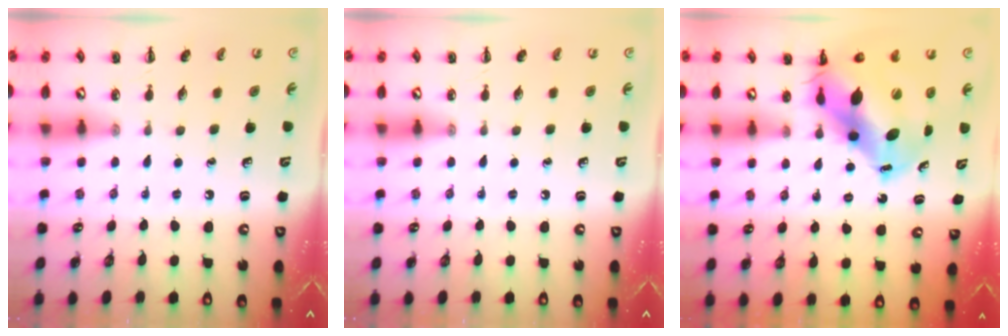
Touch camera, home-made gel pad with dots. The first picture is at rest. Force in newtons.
{"total": 0.0}
{"total": 13.4, "press": 12.9, "slide": 3.6}